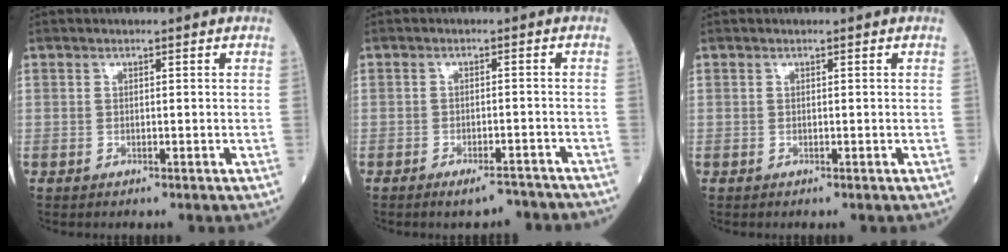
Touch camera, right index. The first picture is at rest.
{"total": 5.6, "force": [-4.9, 1.3, 2.4], "torque": [-0.023, 0.000, -0.065]}
{"total": 0.0}